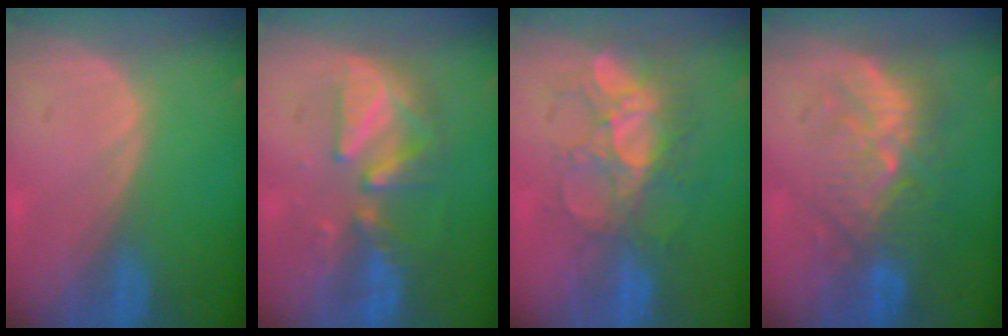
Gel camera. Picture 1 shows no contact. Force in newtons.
{"total": 8.0, "press": 7.9, "slide": 1.5}
{"total": 9.5, "press": 8.5, "slide": 4.2}
{"total": 9.3, "press": 8.9, "slide": 2.7}